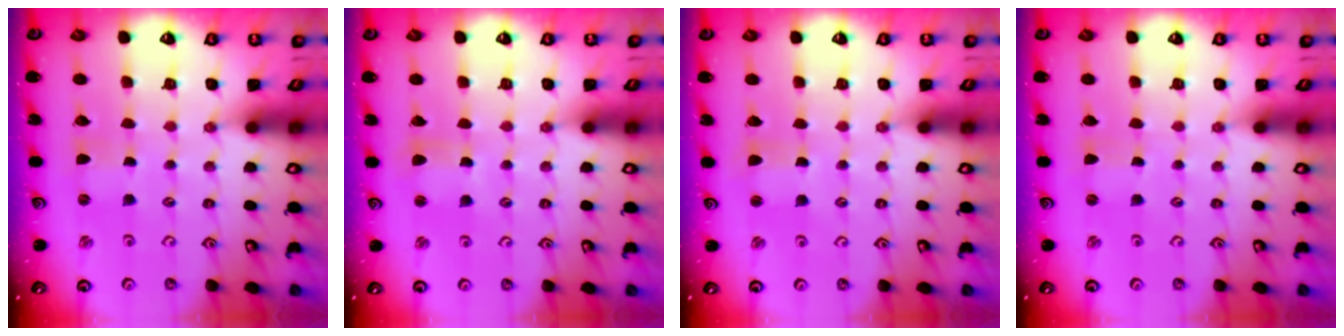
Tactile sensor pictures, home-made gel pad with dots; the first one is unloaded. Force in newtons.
{"total": 3.3, "press": 3.3, "slide": 0.4}
{"total": 1.7, "press": 1.6, "slide": 0.3}
{"total": 0.0}